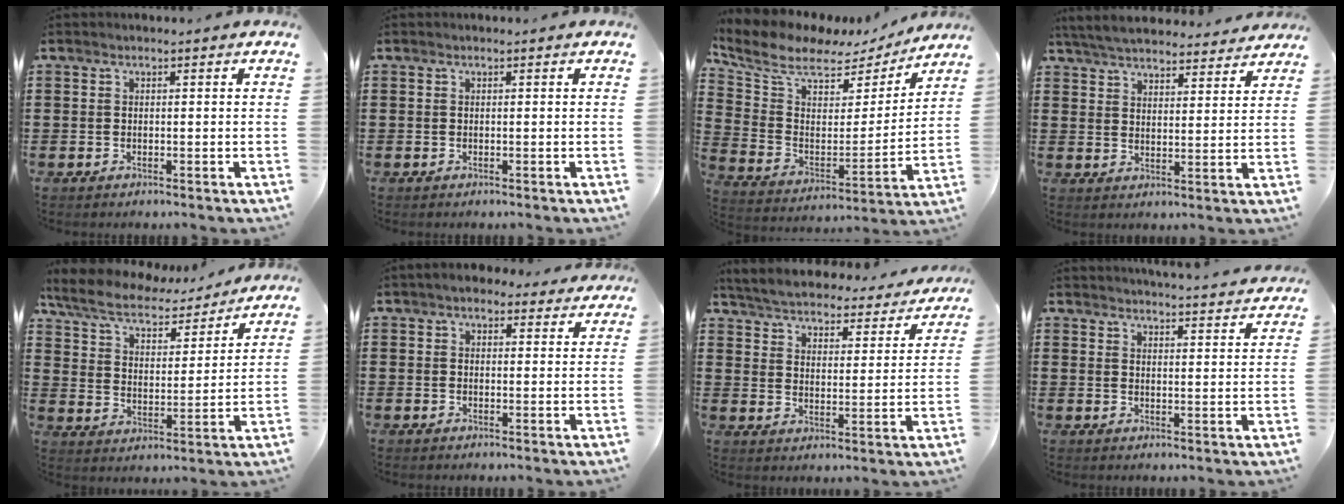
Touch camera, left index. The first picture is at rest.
{"total": 0.0}
{"total": 8.3, "force": [6.5, 3.7, 3.6], "torque": [-0.106, -0.035, 0.111]}
{"total": 5.4, "force": [5.3, 0.6, 1.1], "torque": [-0.043, -0.024, 0.094]}
{"total": 7.1, "force": [6.2, 1.8, 3.0], "torque": [-0.084, -0.030, 0.107]}
{"total": 3.4, "force": [2.6, 1.8, 1.1], "torque": [-0.024, 0.001, 0.046]}
{"total": 5.0, "force": [5.0, 0.0, 0.3], "torque": [-0.034, -0.041, 0.082]}
{"total": 3.7, "force": [3.6, -0.6, 0.1], "torque": [-0.007, -0.027, 0.062]}